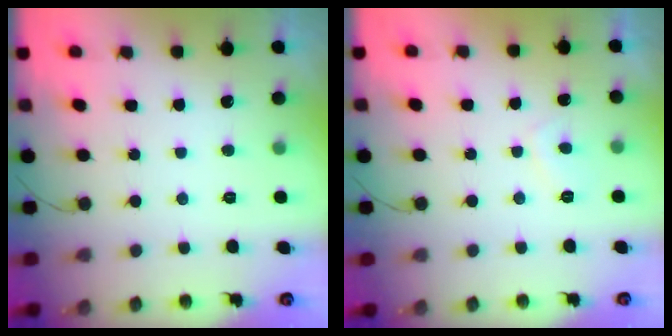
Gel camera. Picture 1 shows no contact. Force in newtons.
{"total": 2.4, "press": 2.3, "slide": 0.6}